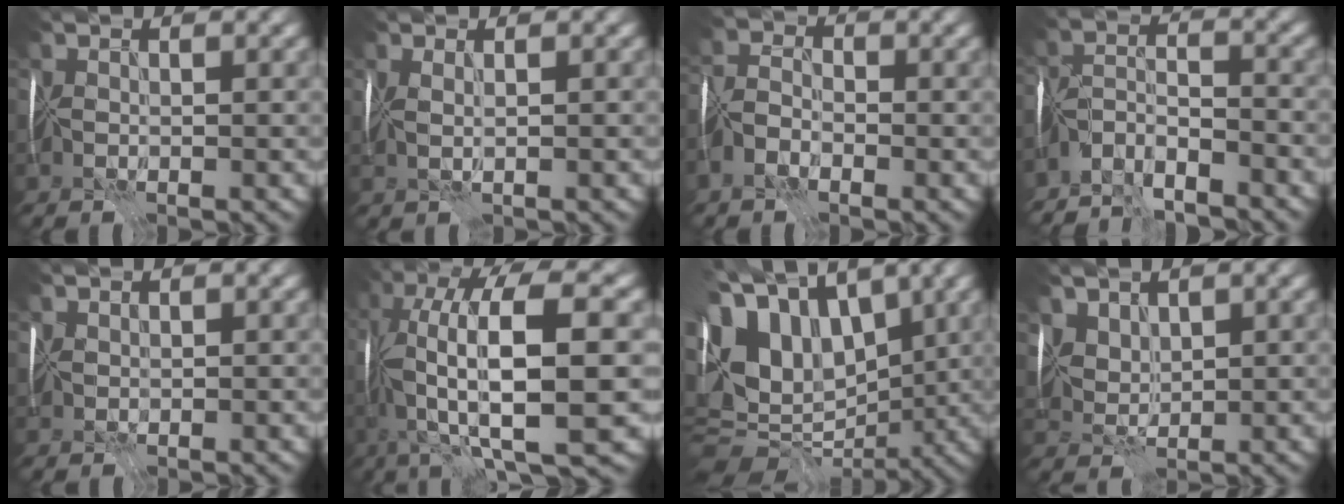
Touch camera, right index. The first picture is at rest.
{"total": 0.8, "force": [0.3, -0.6, 0.4], "torque": [-0.008, 0.002, 0.012]}
{"total": 2.6, "force": [-1.9, 1.1, 1.3], "torque": [-0.029, 0.008, -0.045]}
{"total": 5.2, "force": [-5.0, 0.7, 1.0], "torque": [-0.015, -0.001, -0.097]}
{"total": 1.7, "force": [1.4, 0.9, 0.4], "torque": [-0.011, 0.013, 0.021]}
{"total": 13.7, "force": [0.0, 4.6, 12.9], "torque": [-0.246, 0.015, 0.005]}
{"total": 13.3, "force": [3.8, 8.9, 9.2], "torque": [-0.194, 0.018, 0.076]}
{"total": 3.1, "force": [2.4, 1.7, 1.2], "torque": [-0.041, 0.001, 0.067]}